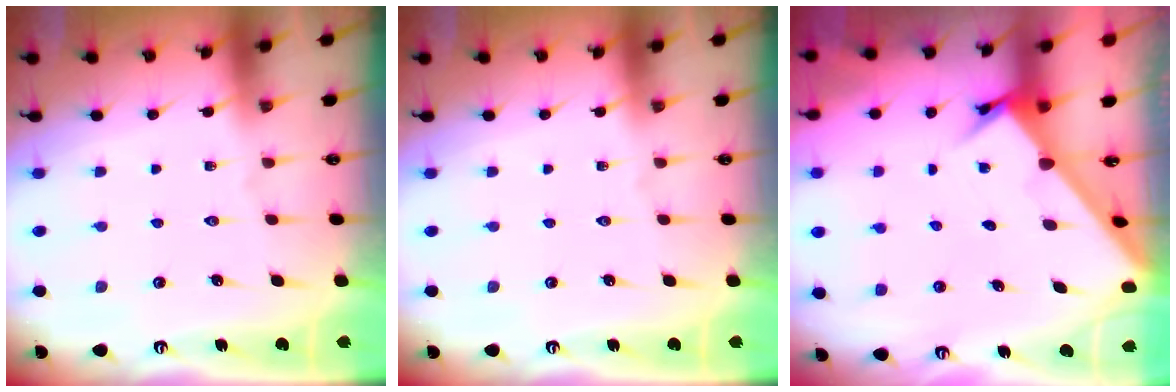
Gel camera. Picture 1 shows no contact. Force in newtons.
{"total": 0.0}
{"total": 2.5, "press": 2.5, "slide": 0.2}